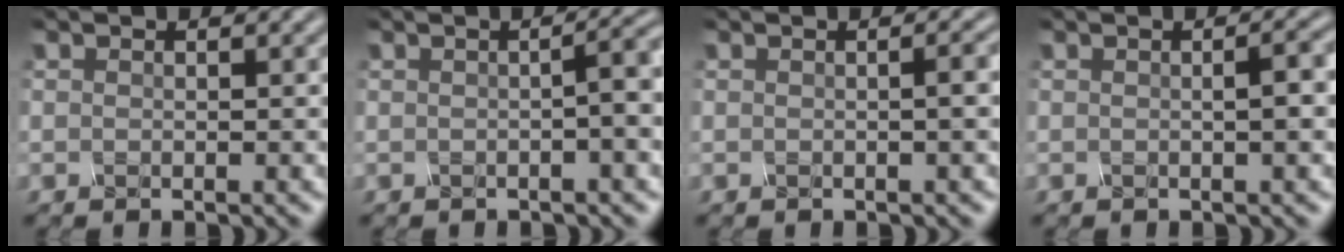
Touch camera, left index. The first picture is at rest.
{"total": 4.7, "force": [0.0, 1.4, 4.5], "torque": [-0.042, 0.017, -0.003]}
{"total": 2.2, "force": [0.0, 0.8, 2.1], "torque": [-0.017, 0.006, -0.005]}
{"total": 2.8, "force": [0.1, 0.8, 2.7], "torque": [-0.024, 0.009, -0.005]}